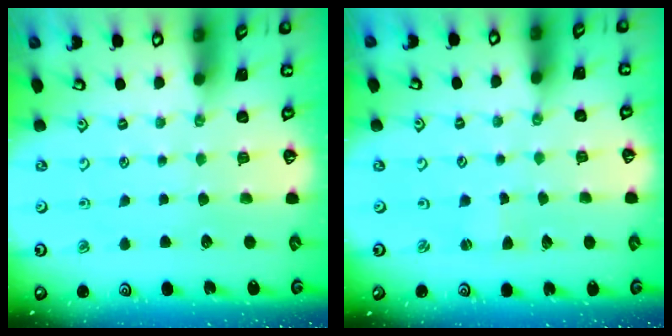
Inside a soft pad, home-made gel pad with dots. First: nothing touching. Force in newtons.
{"total": 0.9, "press": 0.9, "slide": 0.2}